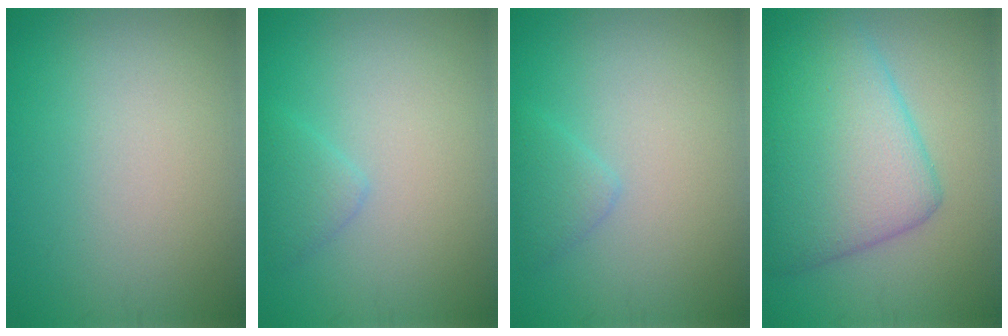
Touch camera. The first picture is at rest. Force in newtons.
{"total": 1.6, "press": 1.6, "slide": 0.1}
{"total": 1.6, "press": 1.6, "slide": 0.1}
{"total": 9.0, "press": 9.0, "slide": 0.1}